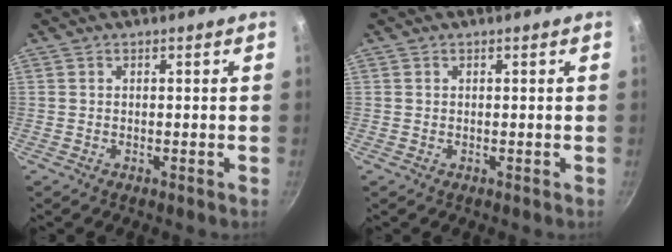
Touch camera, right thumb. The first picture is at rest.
{"total": 0.0}